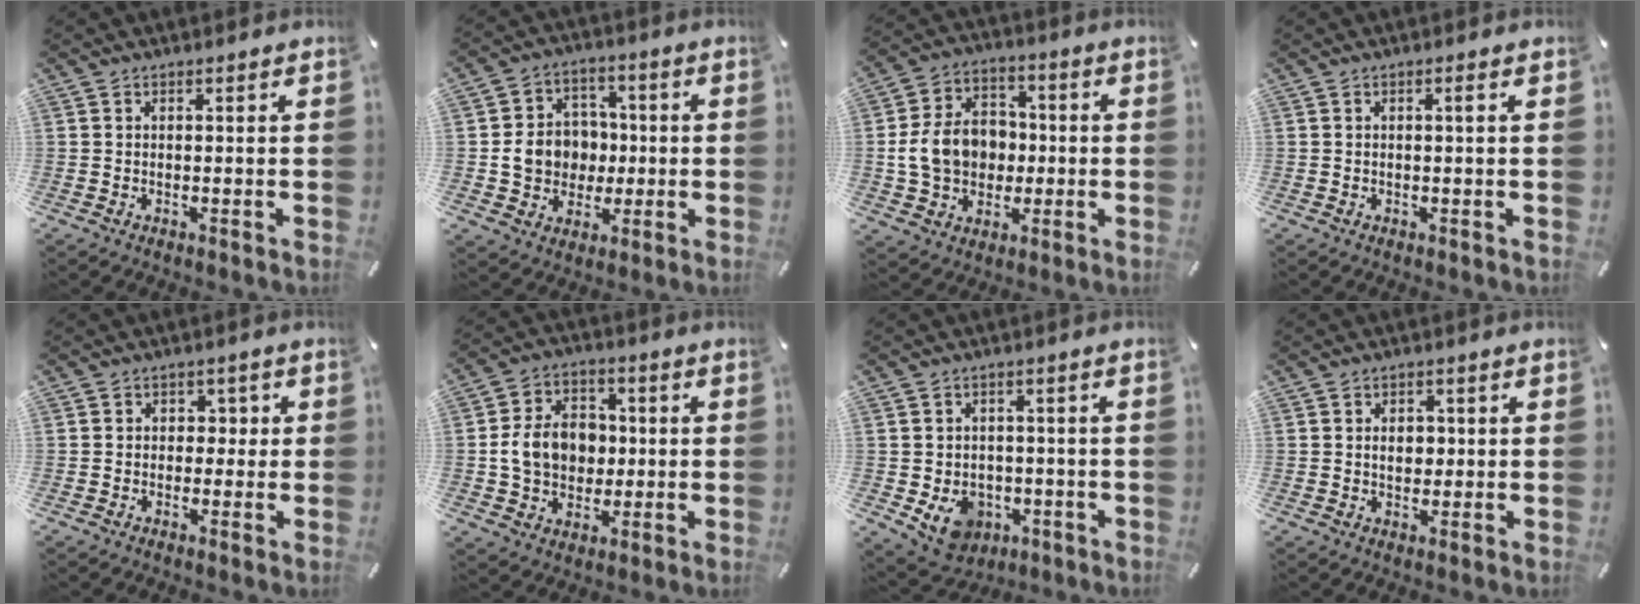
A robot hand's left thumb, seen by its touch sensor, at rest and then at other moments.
{"total": 9.9, "force": [-0.9, 9.1, 3.7], "torque": [-0.066, 0.011, -0.011]}
{"total": 12.4, "force": [-1.0, 10.4, 6.6], "torque": [-0.146, 0.023, -0.017]}
{"total": 1.1, "force": [0.1, 0.0, 1.1], "torque": [-0.020, 0.001, 0.001]}
{"total": 3.2, "force": [-0.6, 2.8, 1.5], "torque": [-0.014, 0.005, -0.020]}
{"total": 11.2, "force": [-0.2, 9.4, 6.0], "torque": [-0.125, 0.021, 0.001]}
{"total": 7.8, "force": [-2.4, 6.7, 3.2], "torque": [-0.050, 0.015, -0.041]}
{"total": 4.1, "force": [0.1, 3.2, 2.6], "torque": [-0.029, -0.003, -0.005]}